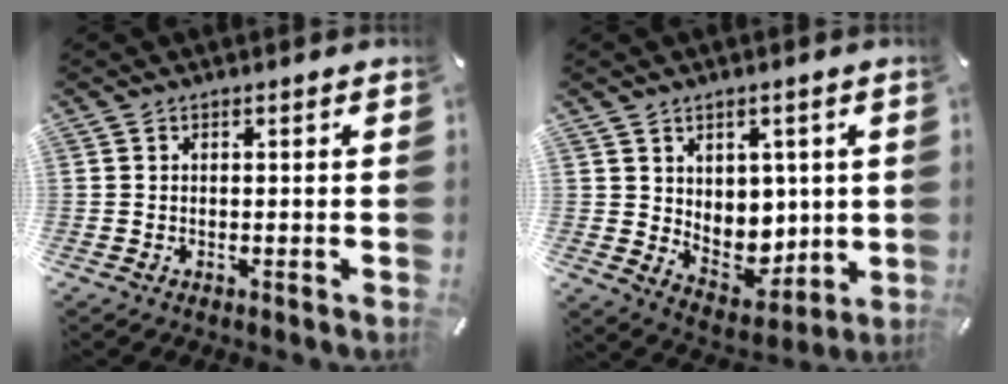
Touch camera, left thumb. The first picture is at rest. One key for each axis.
{"total": 7.3, "fx": 3.7, "fy": 6.1, "fz": 1.5, "tx": -0.017, "ty": -0.042, "tz": 0.076}